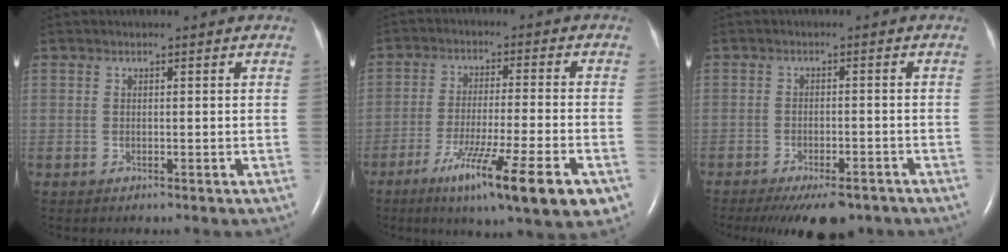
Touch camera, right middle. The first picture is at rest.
{"total": 15.6, "force": [-8.3, 0.6, 13.2], "torque": [-0.182, -0.039, -0.131]}
{"total": 9.7, "force": [-7.5, 3.2, 5.2], "torque": [-0.070, -0.007, -0.107]}